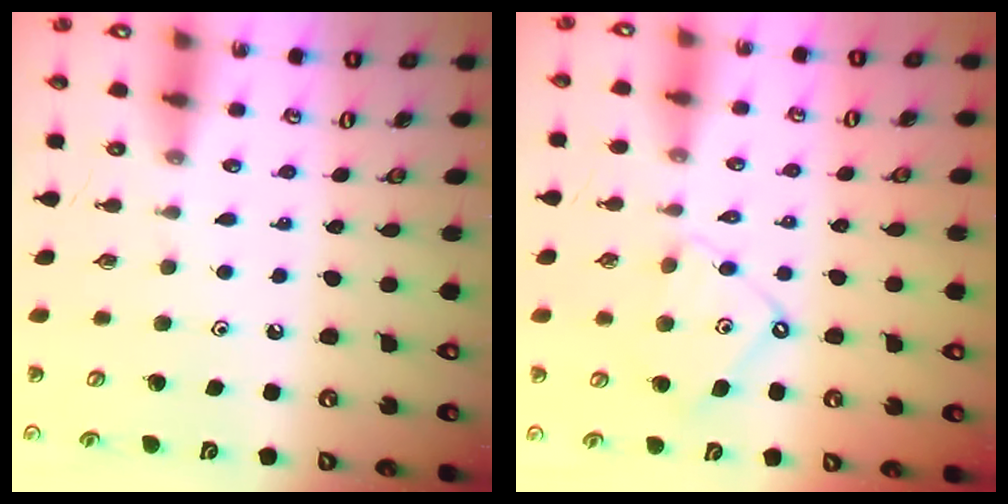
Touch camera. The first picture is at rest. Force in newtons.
{"total": 9.2, "press": 9.2, "slide": 0.7}